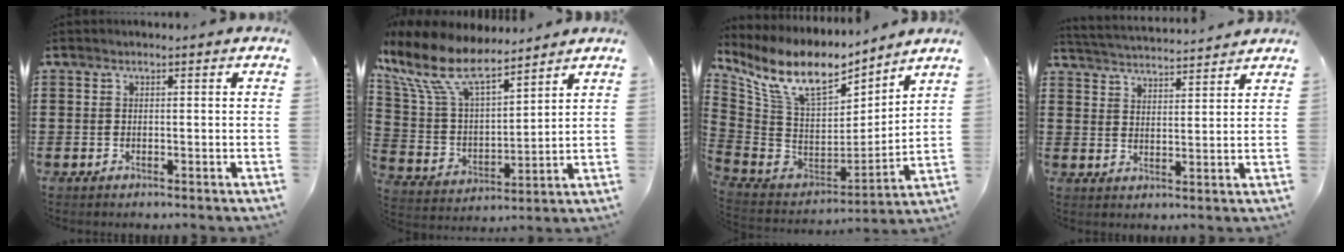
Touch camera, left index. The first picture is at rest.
{"total": 12.8, "force": [9.5, 4.4, 7.3], "torque": [-0.189, -0.045, 0.168]}
{"total": 11.8, "force": [7.7, 4.8, 7.6], "torque": [-0.185, -0.043, 0.136]}
{"total": 3.2, "force": [3.2, -0.4, -0.1], "torque": [-0.013, -0.025, 0.052]}